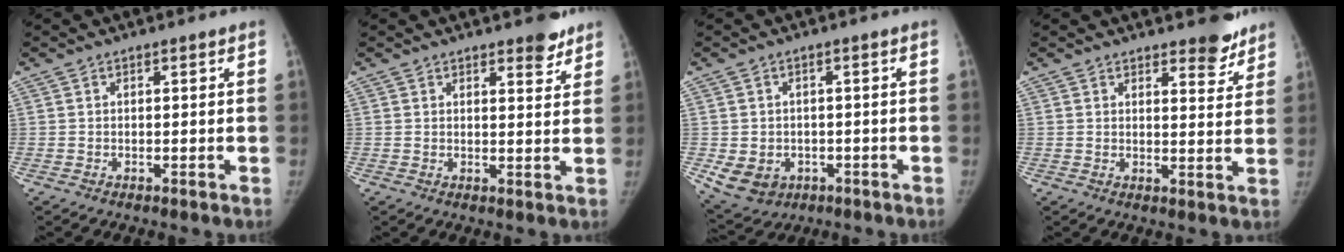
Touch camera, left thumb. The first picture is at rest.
{"total": 4.2, "force": [3.2, 1.5, 2.2], "torque": [-0.009, -0.021, 0.042]}
{"total": 7.7, "force": [-2.2, 6.4, 3.6], "torque": [-0.060, 0.009, -0.016]}
{"total": 5.8, "force": [4.6, 2.1, 2.8], "torque": [-0.007, -0.032, 0.060]}